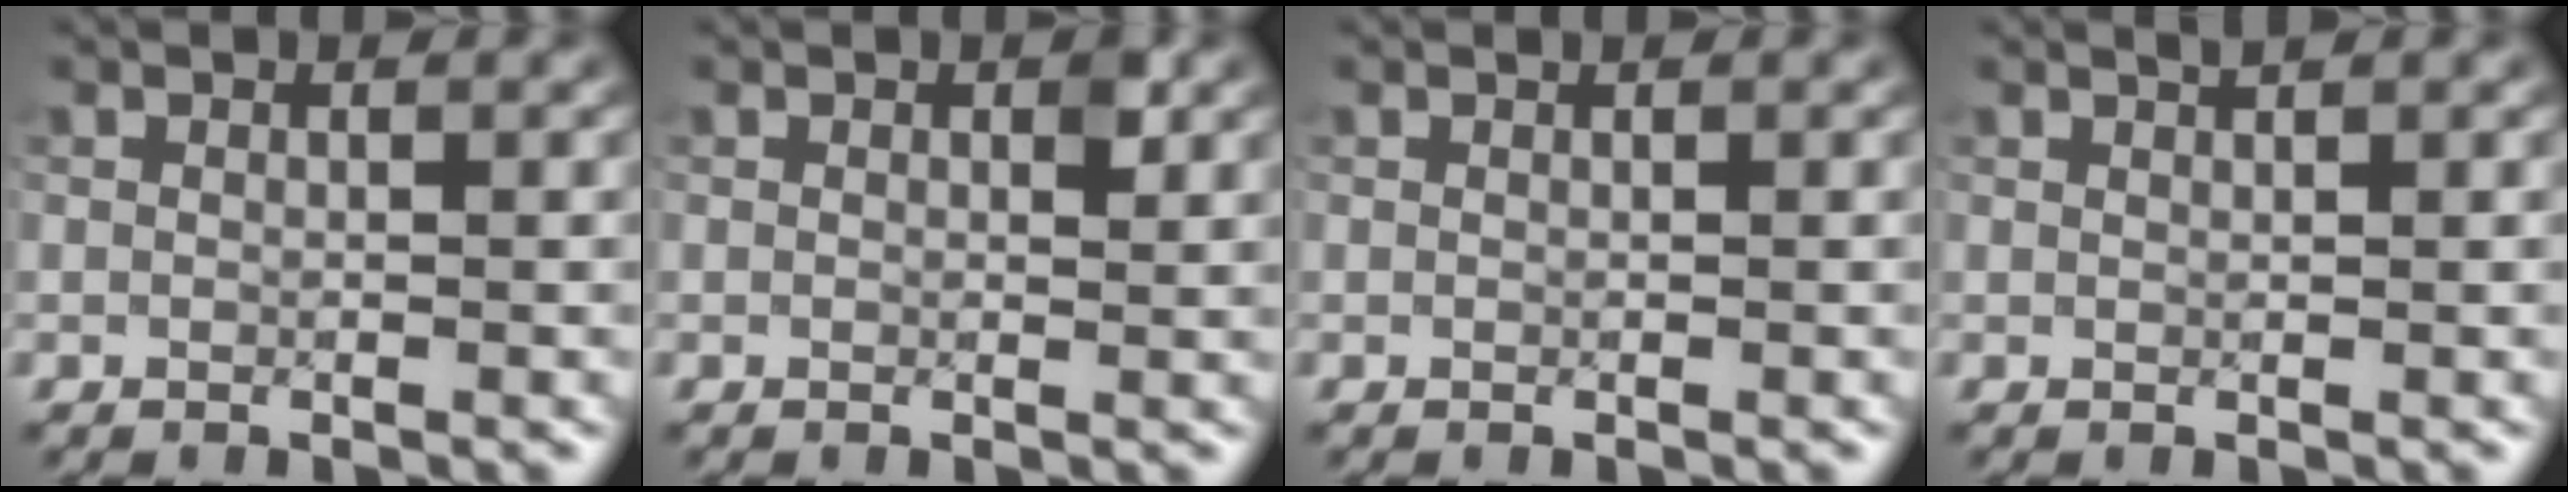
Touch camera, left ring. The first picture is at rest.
{"total": 1.1, "force": [0.5, 0.5, 0.9], "torque": [-0.009, -0.004, 0.007]}
{"total": 0.0}
{"total": 0.5, "force": [0.5, -0.2, 0.1], "torque": [-0.002, -0.002, 0.008]}